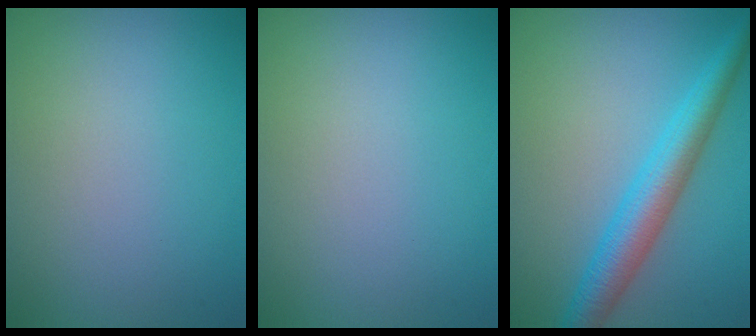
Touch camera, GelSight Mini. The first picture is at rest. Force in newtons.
{"total": 0.0}
{"total": 4.9, "press": 4.9, "slide": 0.1}